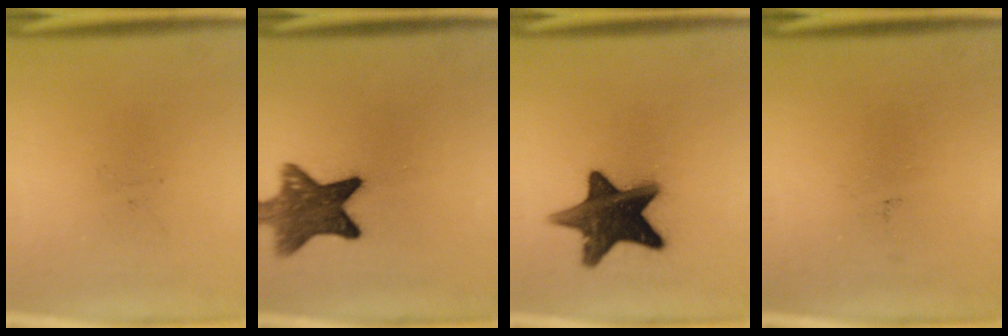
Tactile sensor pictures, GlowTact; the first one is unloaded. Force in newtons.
{"total": 10.4}
{"total": 15.0}
{"total": 0.0}